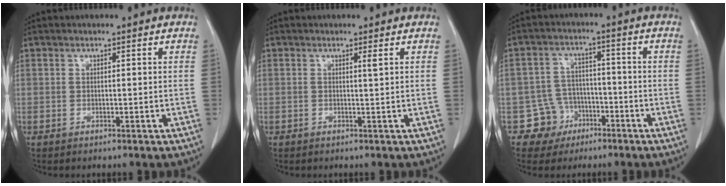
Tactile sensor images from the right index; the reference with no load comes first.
{"total": 0.6, "force": [0.2, -0.2, 0.5], "torque": [-0.015, -0.003, 0.005]}
{"total": 6.1, "force": [-3.0, 5.3, -0.2], "torque": [0.014, 0.016, -0.046]}